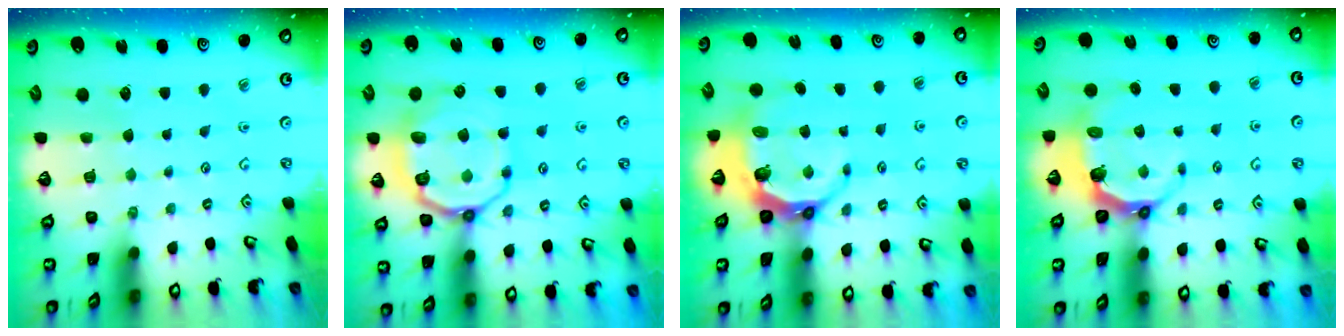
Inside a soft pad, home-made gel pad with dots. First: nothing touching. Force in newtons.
{"total": 14.2, "press": 14.1, "slide": 1.6}
{"total": 7.4, "press": 6.7, "slide": 3.1}
{"total": 4.7, "press": 3.4, "slide": 3.2}